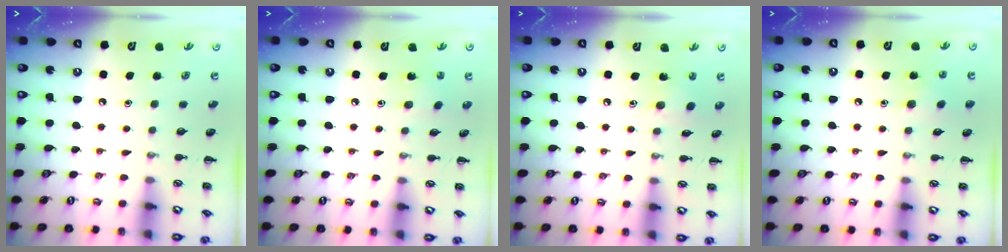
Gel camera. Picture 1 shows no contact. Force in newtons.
{"total": 2.5, "press": 2.4, "slide": 0.8}
{"total": 5.4, "press": 5.2, "slide": 1.4}
{"total": 5.8, "press": 5.6, "slide": 1.5}